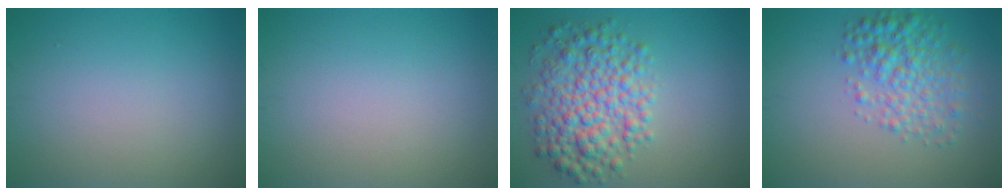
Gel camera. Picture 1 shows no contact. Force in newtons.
{"total": 0.0}
{"total": 6.5, "press": 6.5, "slide": 0.0}
{"total": 4.2, "press": 4.2, "slide": 0.1}